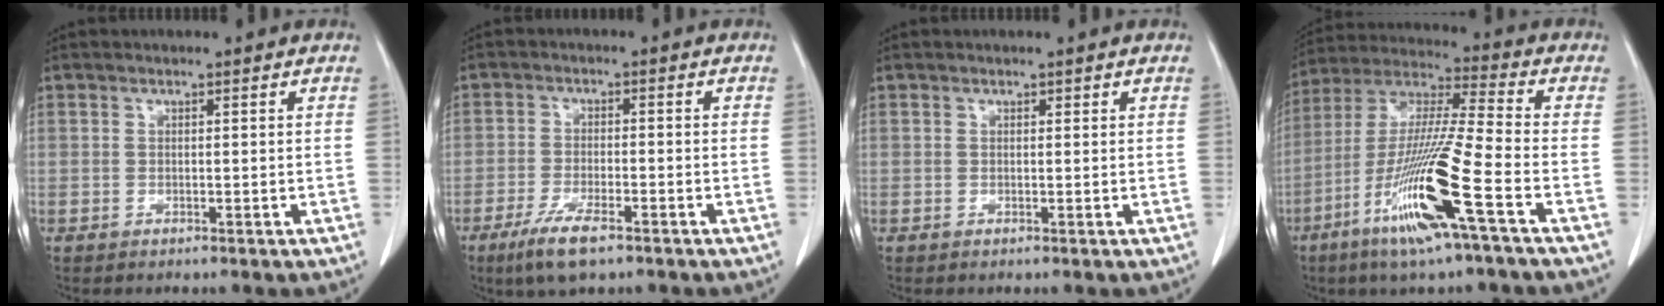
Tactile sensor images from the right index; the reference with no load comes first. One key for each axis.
{"total": 6.7, "fx": -4.3, "fy": 1.2, "fz": 4.9, "tx": -0.099, "ty": -0.013, "tz": -0.075}
{"total": 0.0}
{"total": 16.9, "fx": -7.4, "fy": -0.6, "fz": 15.2, "tx": -0.318, "ty": -0.027, "tz": -0.142}